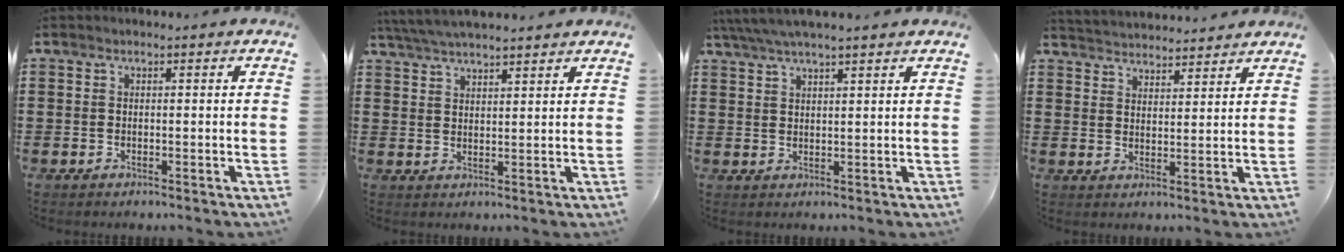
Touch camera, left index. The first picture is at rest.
{"total": 4.2, "force": [4.1, 0.1, 1.3], "torque": [-0.038, -0.010, 0.074]}
{"total": 3.9, "force": [3.3, 0.2, 2.0], "torque": [-0.047, -0.005, 0.060]}
{"total": 3.5, "force": [3.5, 0.0, -0.5], "torque": [-0.003, -0.017, 0.063]}